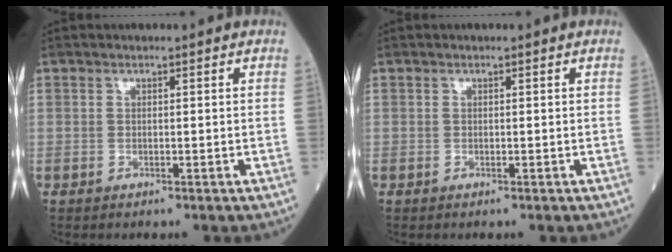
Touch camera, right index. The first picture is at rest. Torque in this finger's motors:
{"motor_torque": [0.01, 0.01, 0.00, -0.01]}